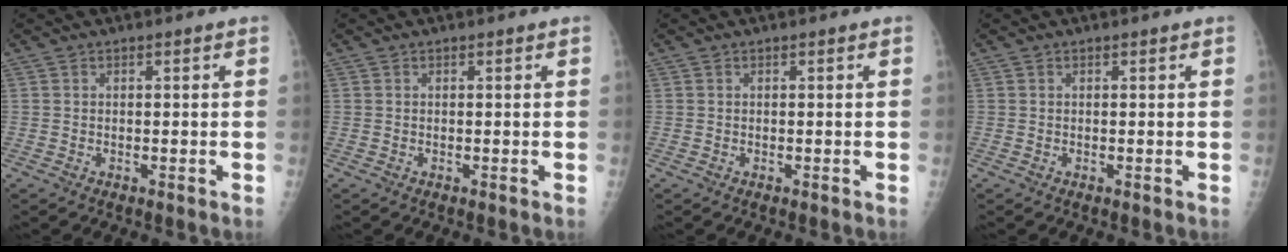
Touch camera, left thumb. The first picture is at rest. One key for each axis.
{"total": 0.0}
{"total": 0.0}
{"total": 0.0}